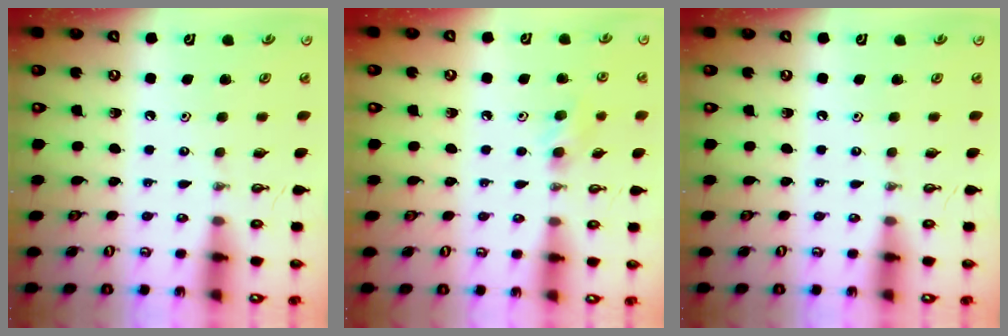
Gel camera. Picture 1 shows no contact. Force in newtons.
{"total": 8.4, "press": 7.2, "slide": 4.3}
{"total": 0.0}